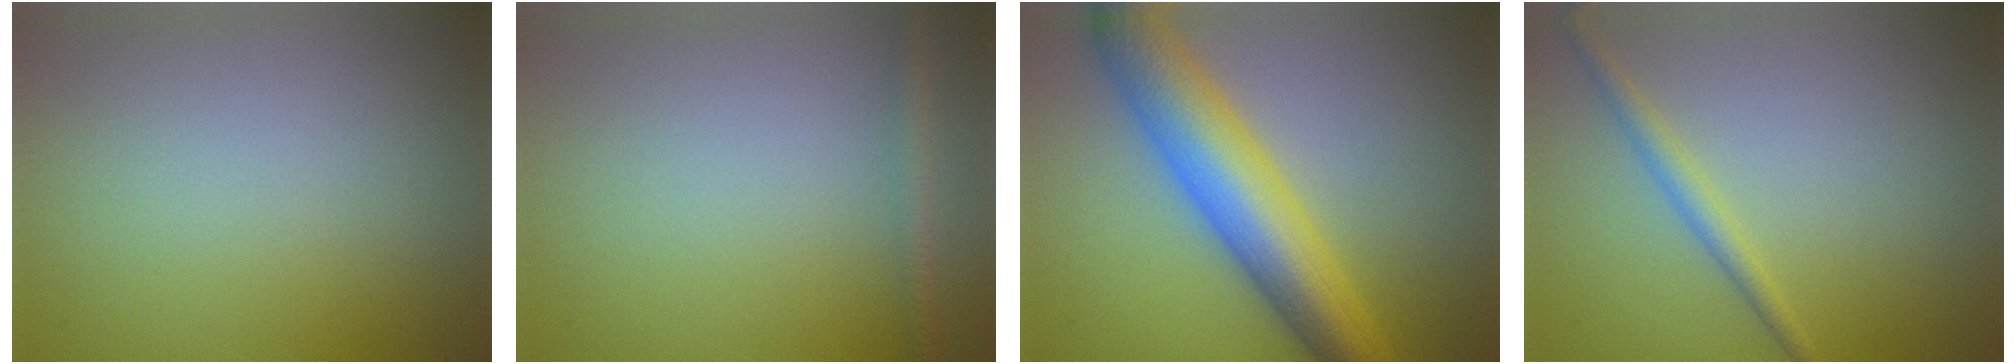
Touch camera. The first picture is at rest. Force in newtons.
{"total": 1.6, "press": 1.6, "slide": 0.1}
{"total": 9.0, "press": 9.0, "slide": 0.1}
{"total": 1.8, "press": 1.8, "slide": 0.0}